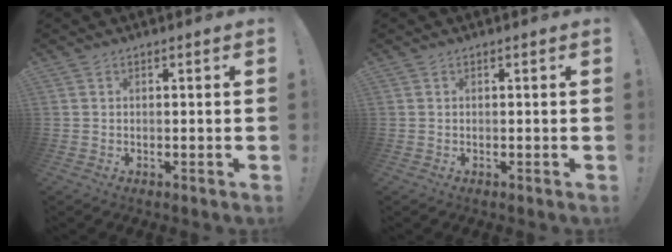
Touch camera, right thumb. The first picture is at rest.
{"total": 0.0}